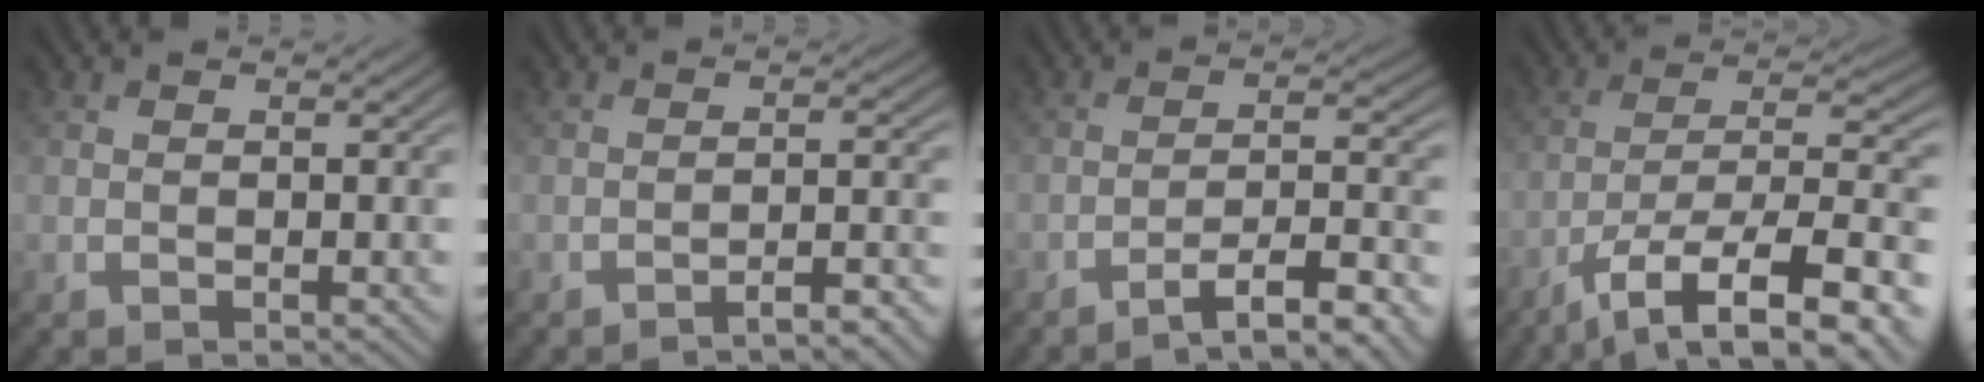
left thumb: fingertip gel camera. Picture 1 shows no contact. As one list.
[{"total": 3.6, "force": [-2.9, 0.3, 2.1], "torque": [-0.024, 0.016, -0.052]}, {"total": 8.0, "force": [-5.5, 1.4, 5.6], "torque": [-0.083, 0.011, -0.091]}, {"total": 13.7, "force": [-7.6, 4.6, 10.4], "torque": [-0.188, -0.015, -0.123]}]